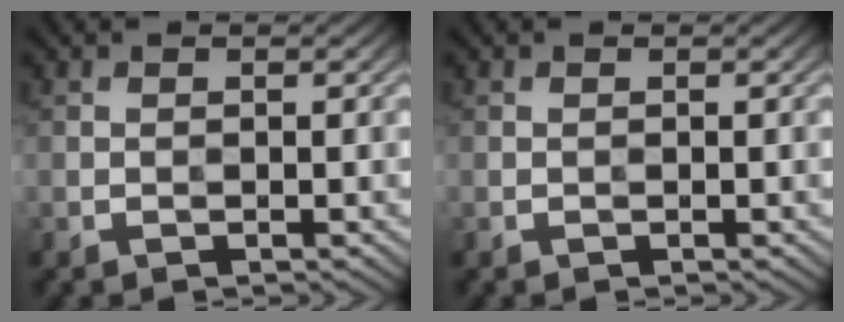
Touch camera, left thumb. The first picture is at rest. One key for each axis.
{"total": 0.0}